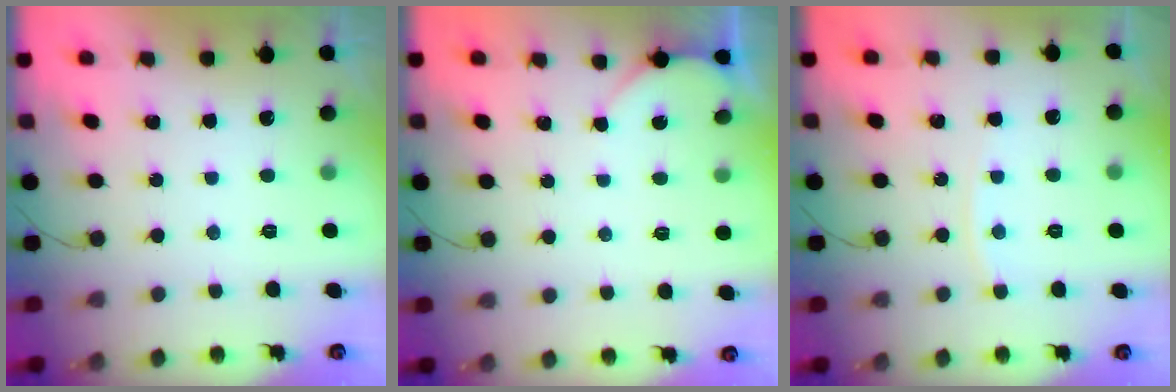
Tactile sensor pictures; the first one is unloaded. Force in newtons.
{"total": 1.9, "press": 1.9, "slide": 0.3}
{"total": 6.3, "press": 6.3, "slide": 0.7}